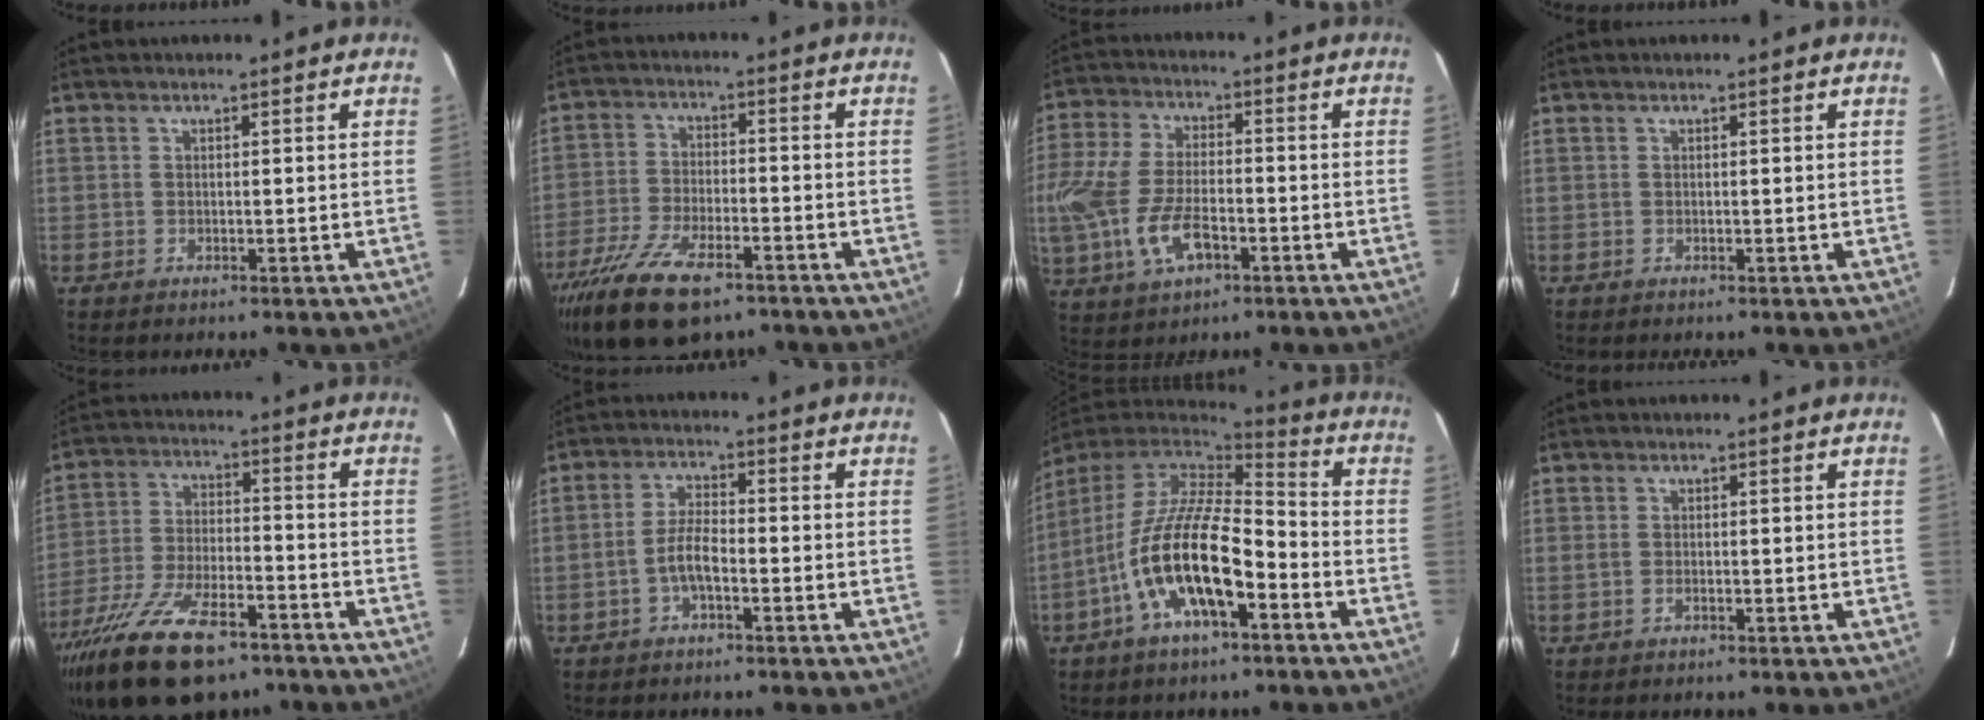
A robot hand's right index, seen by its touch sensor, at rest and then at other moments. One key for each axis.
{"total": 15.8, "fx": -10.8, "fy": 6.2, "fz": 9.7, "tx": -0.216, "ty": -0.040, "tz": -0.194}
{"total": 15.8, "fx": -4.8, "fy": 8.1, "fz": 12.8, "tx": -0.291, "ty": -0.012, "tz": -0.086}
{"total": 0.0}
{"total": 20.6, "fx": -14.5, "fy": 8.3, "fz": 12.1, "tx": -0.251, "ty": -0.037, "tz": -0.243}
{"total": 4.7, "fx": -1.9, "fy": 1.3, "fz": 4.0, "tx": -0.087, "ty": 0.008, "tz": -0.037}
{"total": 18.1, "fx": -7.3, "fy": 6.3, "fz": 15.4, "tx": -0.301, "ty": -0.017, "tz": -0.142}
{"total": 0.9, "fx": -0.3, "fy": 0.5, "fz": 0.8, "tx": -0.016, "ty": -0.002, "tz": -0.006}